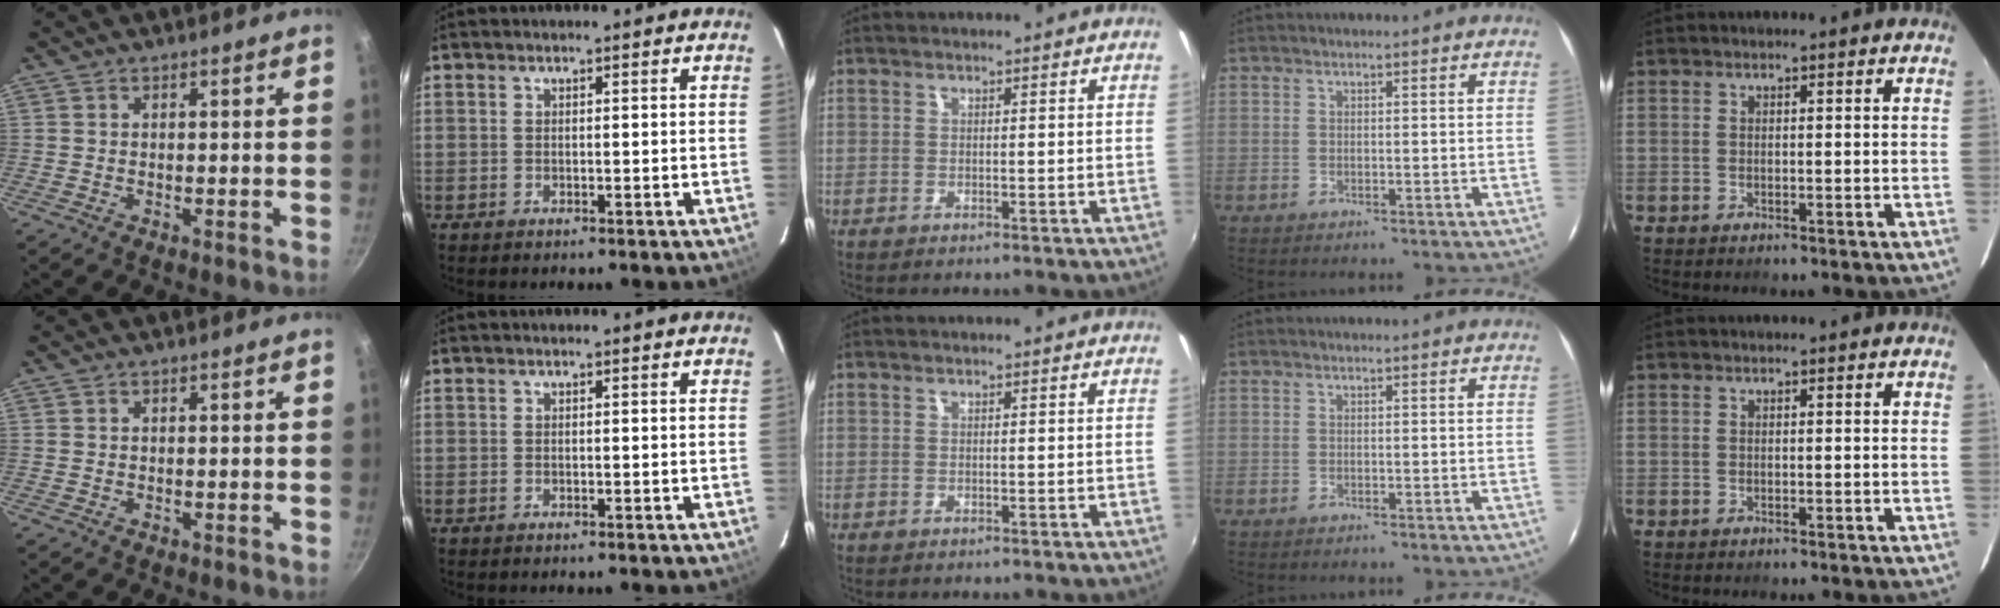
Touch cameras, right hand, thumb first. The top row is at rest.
{}